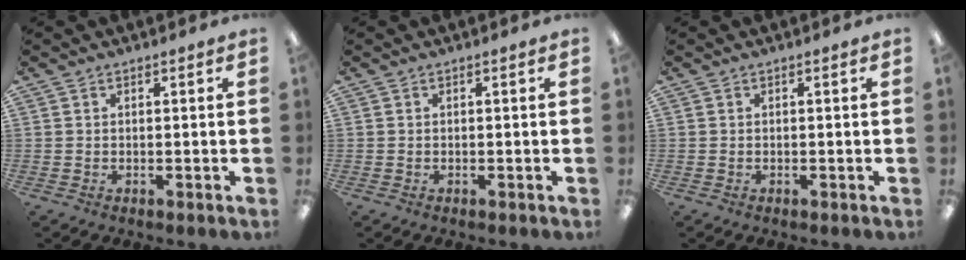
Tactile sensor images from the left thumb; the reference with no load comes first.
{"total": 0.0}
{"total": 0.0}